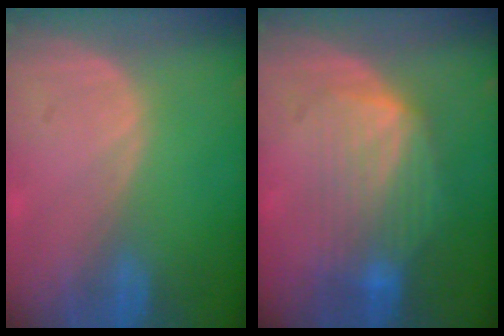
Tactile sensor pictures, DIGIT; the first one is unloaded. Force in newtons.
{"total": 7.4, "press": 7.3, "slide": 1.5}